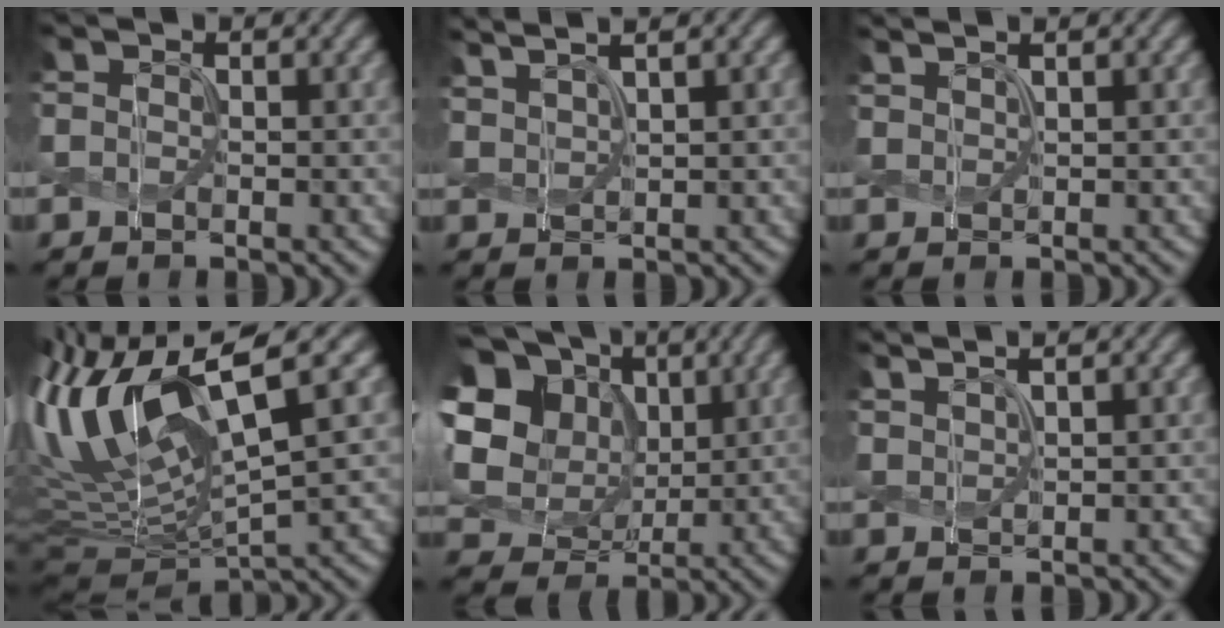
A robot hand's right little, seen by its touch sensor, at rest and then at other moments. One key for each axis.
{"total": 4.3, "fx": 3.4, "fy": 1.1, "fz": 2.5, "tx": -0.045, "ty": 0.020, "tz": 0.044}
{"total": 2.3, "fx": 1.8, "fy": 0.6, "fz": 1.3, "tx": -0.015, "ty": 0.011, "tz": 0.013}
{"total": 13.5, "fx": 4.1, "fy": 4.6, "fz": 12.0, "tx": -0.256, "ty": 0.012, "tz": 0.085}
{"total": 13.7, "fx": 3.5, "fy": 11.0, "fz": 7.3, "tx": -0.193, "ty": 0.020, "tz": 0.065}
{"total": 3.6, "fx": 2.8, "fy": 1.0, "fz": 2.1, "tx": -0.027, "ty": 0.020, "tz": 0.029}